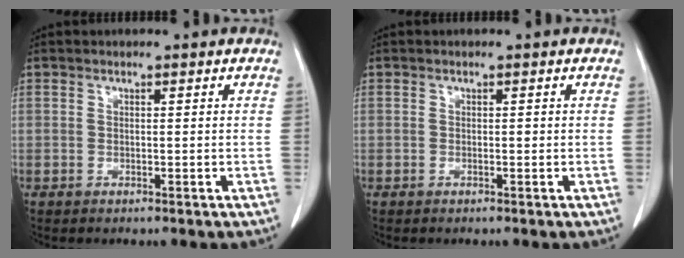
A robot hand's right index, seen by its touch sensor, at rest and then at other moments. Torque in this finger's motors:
{"motor_torque": [0.07, -0.02, 0.01, 0.01]}